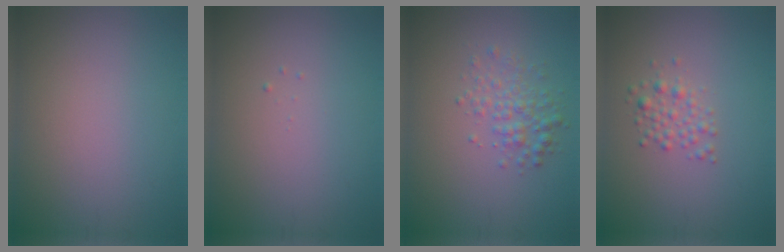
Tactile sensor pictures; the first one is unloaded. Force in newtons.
{"total": 0.0}
{"total": 2.5, "press": 2.5, "slide": 0.1}
{"total": 1.7, "press": 1.7, "slide": 0.0}